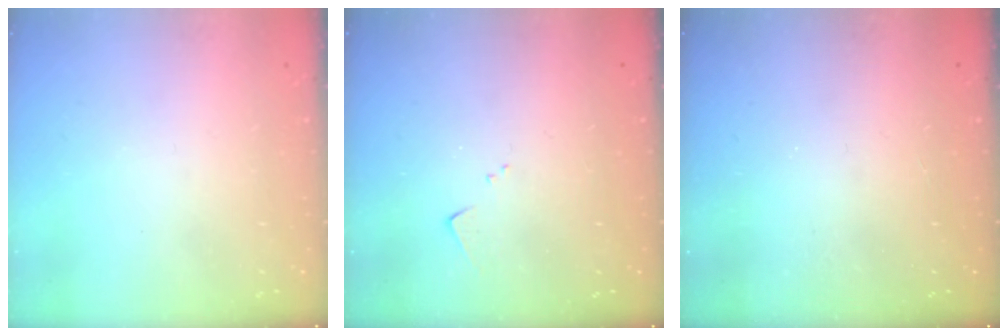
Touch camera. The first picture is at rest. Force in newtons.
{"total": 4.5, "press": 4.5, "slide": 0.5}
{"total": 4.7, "press": 4.7, "slide": 0.5}